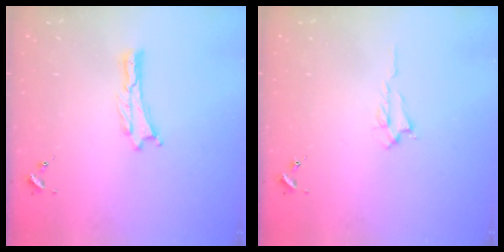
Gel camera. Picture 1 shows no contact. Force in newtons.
{"total": 1.3, "press": 1.3, "slide": 0.3}